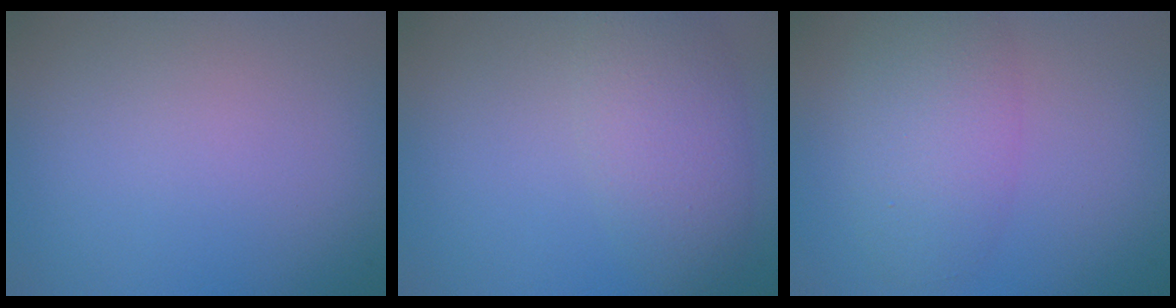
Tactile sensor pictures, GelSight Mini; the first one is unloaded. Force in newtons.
{"total": 4.1, "press": 4.1, "slide": 0.1}
{"total": 5.0, "press": 5.0, "slide": 0.1}